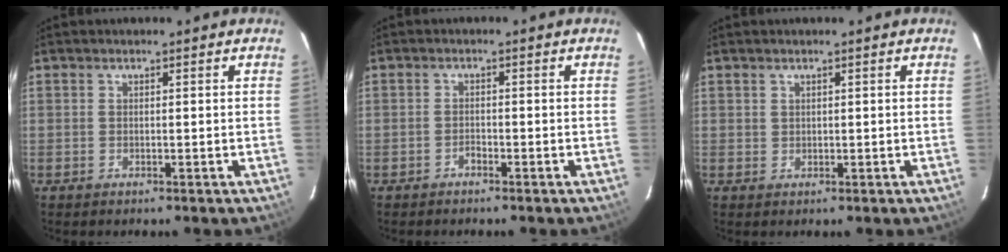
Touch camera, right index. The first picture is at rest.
{"total": 1.0, "force": [-0.9, 0.3, 0.2], "torque": [-0.003, 0.002, -0.017]}
{"total": 0.8, "force": [0.6, 0.5, 0.0], "torque": [0.004, 0.003, 0.010]}